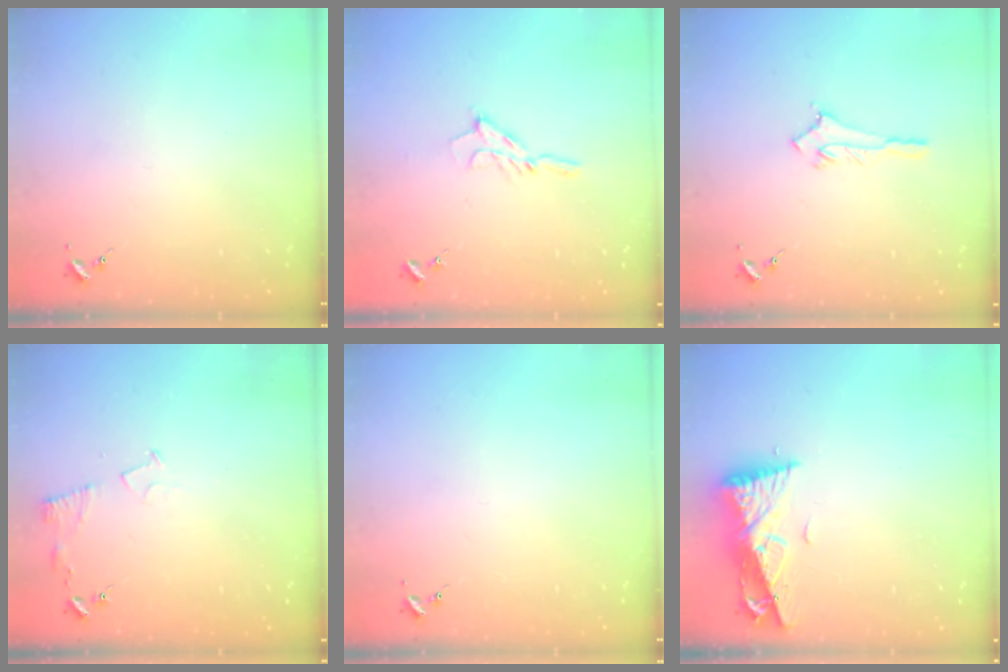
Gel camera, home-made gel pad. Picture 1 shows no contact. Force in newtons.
{"total": 6.5, "press": 6.5, "slide": 0.7}
{"total": 2.8, "press": 2.8, "slide": 0.3}
{"total": 6.1, "press": 6.1, "slide": 0.7}
{"total": 0.0}
{"total": 10.1, "press": 10.0, "slide": 1.4}